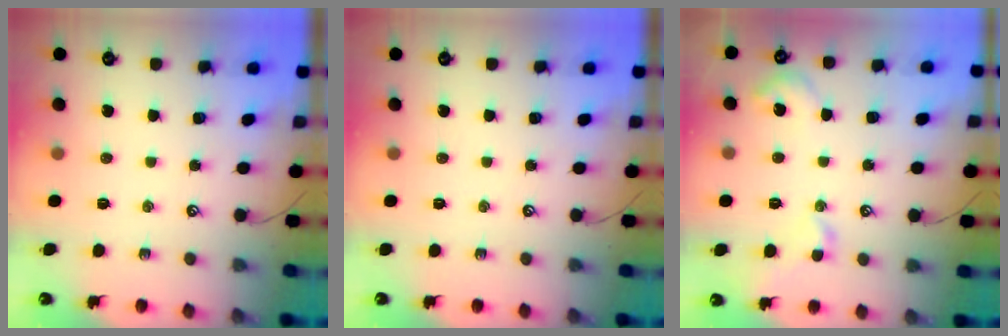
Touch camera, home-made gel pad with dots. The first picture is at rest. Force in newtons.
{"total": 0.0}
{"total": 5.1, "press": 5.0, "slide": 0.9}